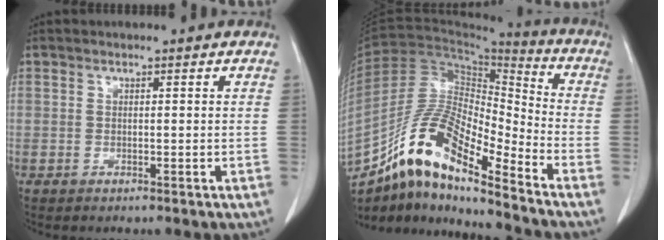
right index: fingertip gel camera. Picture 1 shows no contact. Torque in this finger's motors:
{"motor_torque": [0.66, -0.61, 0.19, 0.02]}